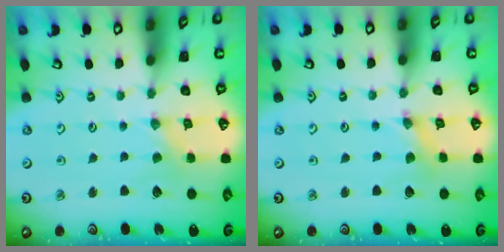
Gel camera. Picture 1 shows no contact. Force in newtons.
{"total": 1.4, "press": 1.4, "slide": 0.0}